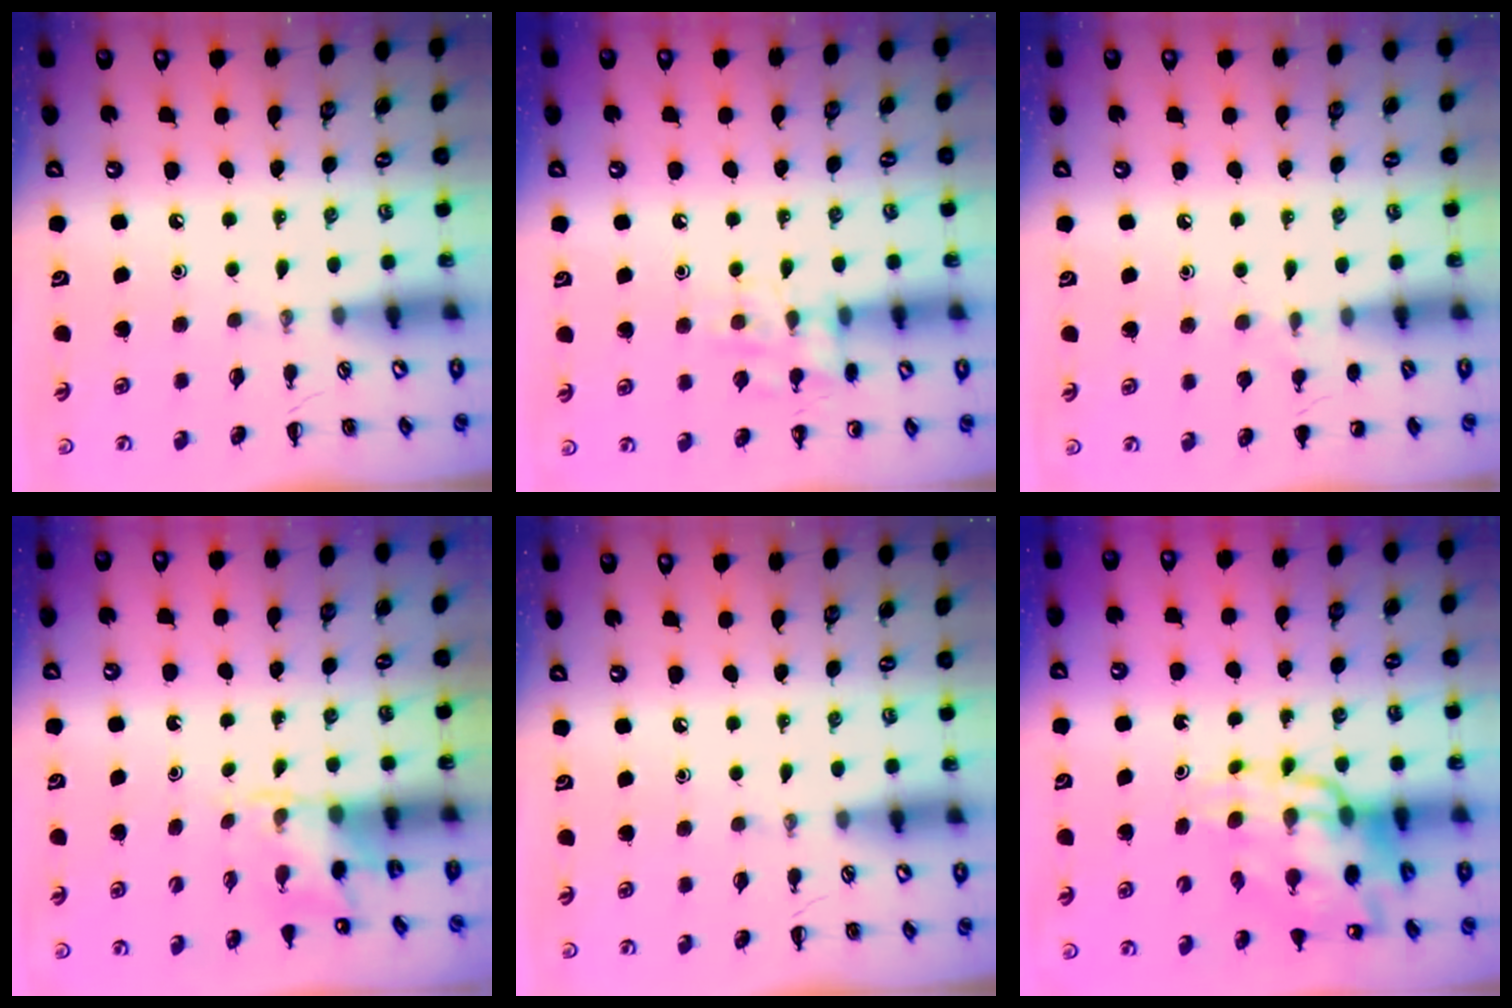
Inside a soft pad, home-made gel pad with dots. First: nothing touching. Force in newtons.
{"total": 9.5, "press": 9.5, "slide": 0.6}
{"total": 6.1, "press": 5.9, "slide": 1.5}
{"total": 2.5, "press": 2.3, "slide": 1.0}
{"total": 0.0}
{"total": 15.9, "press": 15.3, "slide": 4.4}